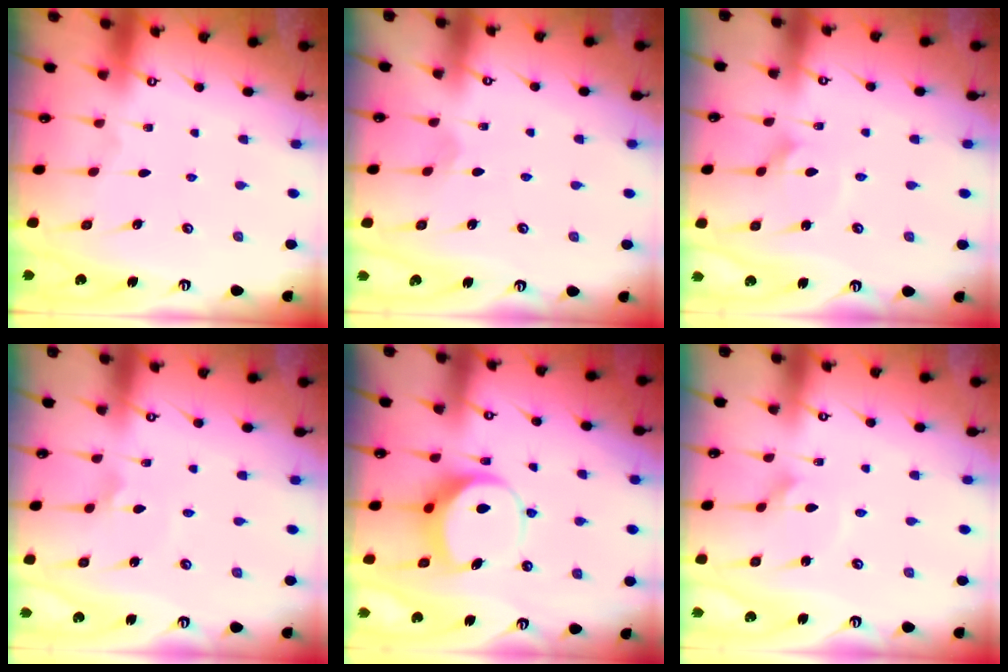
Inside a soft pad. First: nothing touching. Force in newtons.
{"total": 1.5, "press": 1.4, "slide": 0.1}
{"total": 2.6, "press": 2.6, "slide": 0.2}
{"total": 1.7, "press": 1.7, "slide": 0.4}
{"total": 8.8, "press": 8.7, "slide": 1.5}
{"total": 1.6, "press": 1.6, "slide": 0.2}